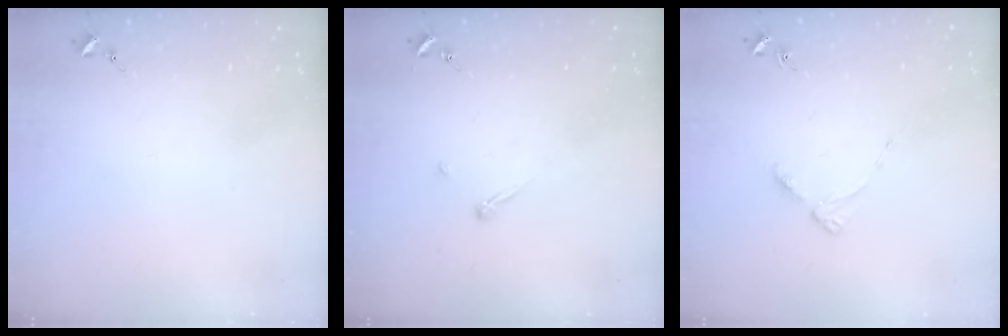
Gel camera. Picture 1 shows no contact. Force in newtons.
{"total": 3.6, "press": 3.6, "slide": 0.4}
{"total": 4.5, "press": 4.4, "slide": 0.6}